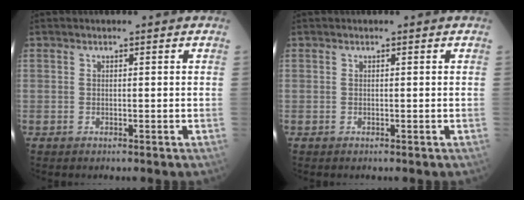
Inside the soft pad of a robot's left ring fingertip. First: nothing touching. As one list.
[{"total": 0.0}]